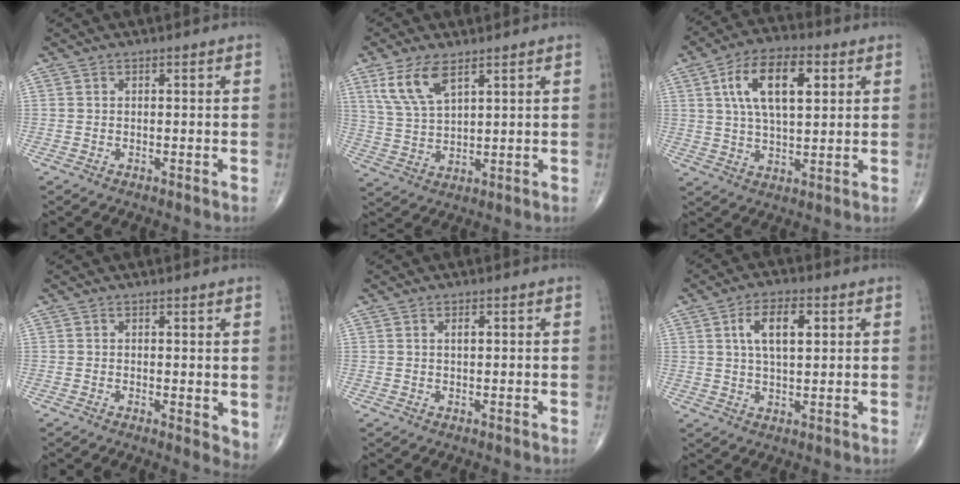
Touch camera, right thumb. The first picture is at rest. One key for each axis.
{"total": 8.7, "fx": 4.8, "fy": 3.5, "fz": 6.3, "tx": -0.125, "ty": -0.014, "tz": 0.105}
{"total": 13.9, "fx": 4.4, "fy": 6.6, "fz": 11.5, "tx": -0.194, "ty": 0.001, "tz": 0.076}
{"total": 3.4, "fx": 0.3, "fy": 1.4, "fz": 3.1, "tx": -0.039, "ty": -0.012, "tz": 0.003}
{"total": 1.4, "fx": 0.5, "fy": 0.6, "fz": 1.1, "tx": -0.019, "ty": 0.000, "tz": 0.008}
{"total": 8.3, "fx": 2.5, "fy": 3.9, "fz": 6.9, "tx": -0.114, "ty": 0.000, "tz": 0.045}